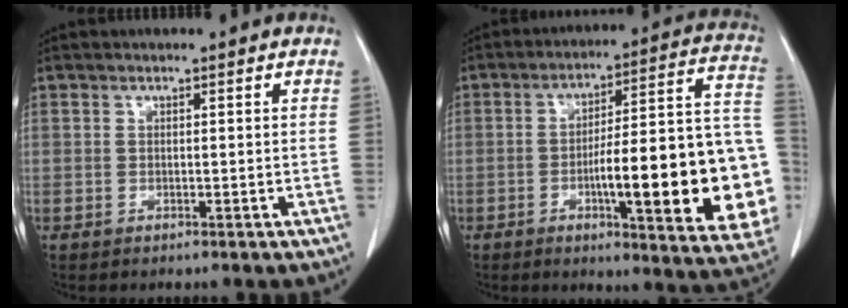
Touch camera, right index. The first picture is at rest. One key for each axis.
{"total": 24.3, "fx": -5.2, "fy": 3.9, "fz": 23.4, "tx": -0.228, "ty": 0.024, "tz": -0.062}